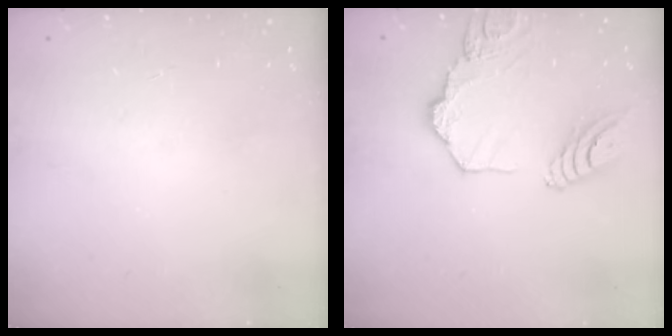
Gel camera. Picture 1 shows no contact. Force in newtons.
{"total": 15.8, "press": 15.7, "slide": 1.8}